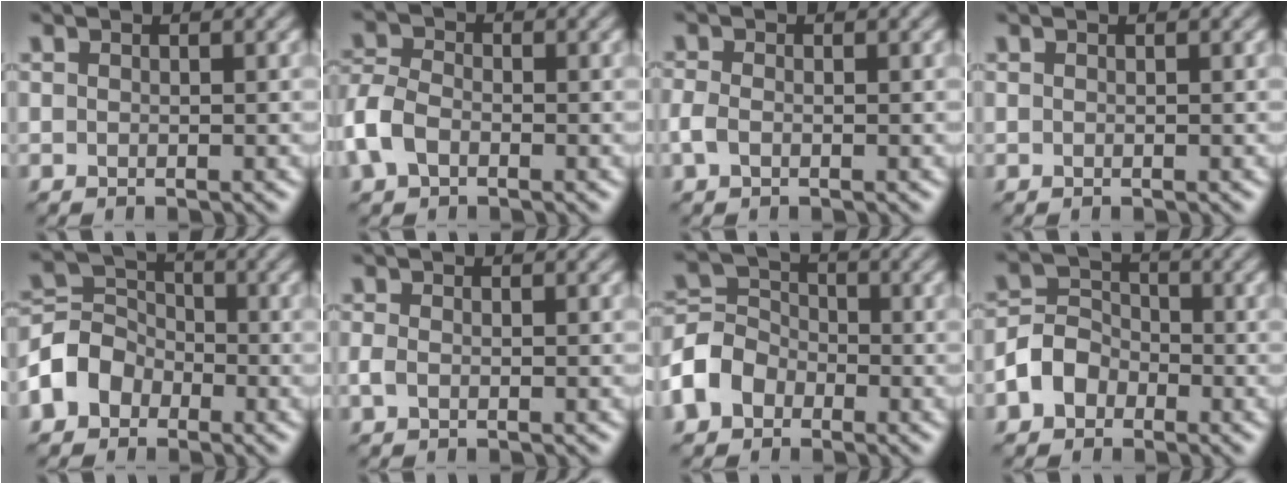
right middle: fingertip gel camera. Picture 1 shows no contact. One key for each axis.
{"total": 4.0, "fx": -1.8, "fy": 2.6, "fz": 2.5, "tx": -0.064, "ty": 0.003, "tz": -0.052}
{"total": 1.5, "fx": -0.6, "fy": 1.0, "fz": 0.9, "tx": -0.025, "ty": 0.000, "tz": -0.018}
{"total": 0.0}
{"total": 4.8, "fx": -2.5, "fy": 3.7, "fz": 1.6, "tx": -0.033, "ty": 0.008, "tz": -0.066}
{"total": 1.1, "fx": -0.5, "fy": 0.7, "fz": 0.7, "tx": -0.018, "ty": -0.001, "tz": -0.014}
{"total": 5.3, "fx": -2.7, "fy": 4.0, "fz": 2.1, "tx": -0.047, "ty": 0.008, "tz": -0.072}
{"total": 4.0, "fx": -2.0, "fy": 3.1, "fz": 1.5, "tx": -0.019, "ty": 0.004, "tz": -0.051}